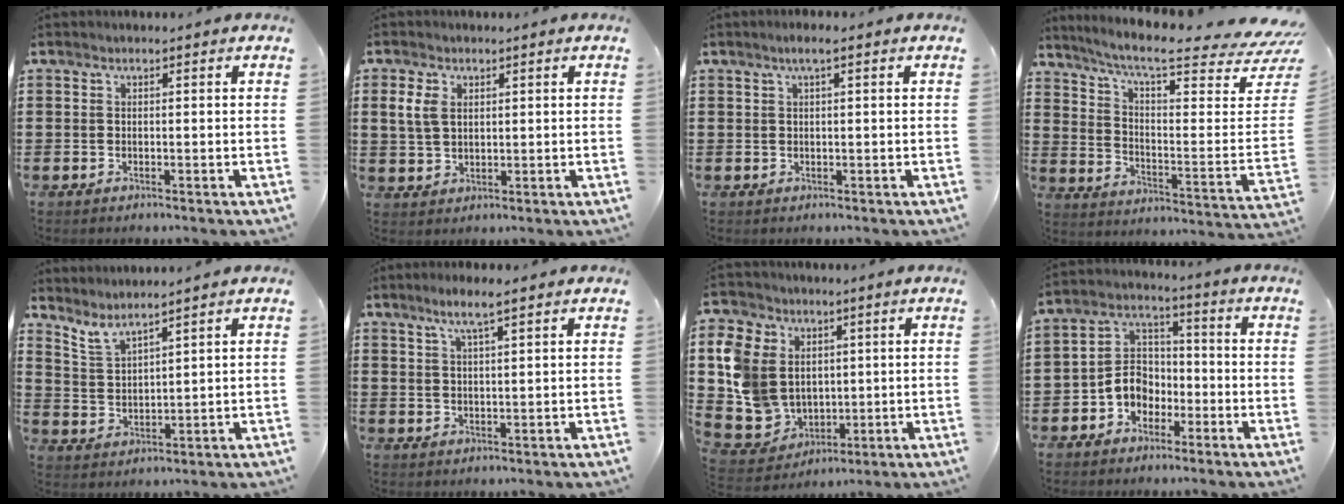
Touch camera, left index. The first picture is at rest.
{"total": 3.9, "force": [1.4, 2.7, 2.5], "torque": [-0.065, 0.009, 0.022]}
{"total": 1.7, "force": [0.7, 0.1, 1.5], "torque": [-0.029, 0.002, 0.012]}
{"total": 8.5, "force": [7.1, 0.1, 4.6], "torque": [-0.105, -0.064, 0.114]}
{"total": 4.2, "force": [3.9, 0.4, 1.7], "torque": [-0.046, -0.017, 0.069]}
{"total": 3.6, "force": [2.3, 0.3, 2.8], "torque": [-0.058, 0.005, 0.039]}
{"total": 10.6, "force": [2.2, 9.2, 4.7], "torque": [-0.157, 0.009, 0.048]}
{"total": 5.8, "force": [-2.5, 4.2, 3.2], "torque": [-0.082, 0.011, -0.055]}